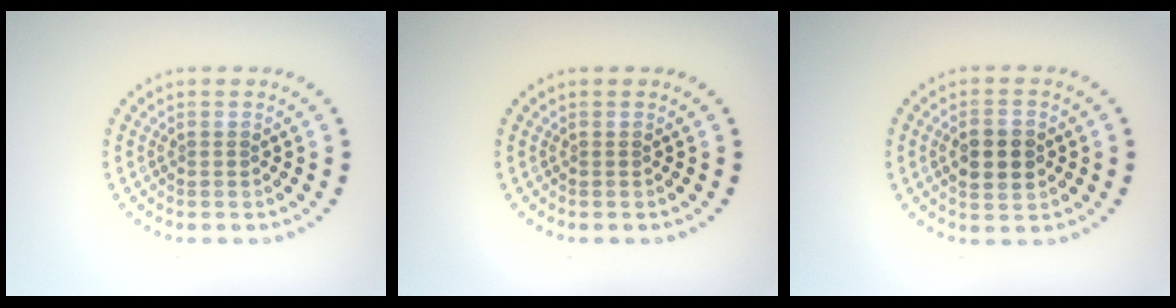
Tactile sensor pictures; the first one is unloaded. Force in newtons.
{"total": 0.0}
{"total": 3.8, "press": 3.8, "slide": 0.2}